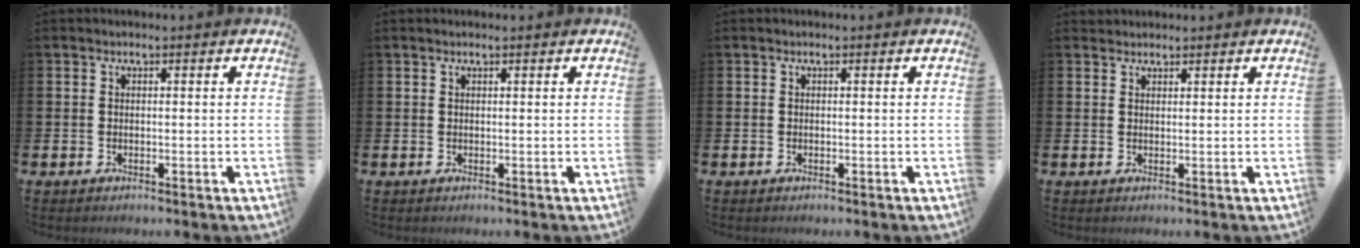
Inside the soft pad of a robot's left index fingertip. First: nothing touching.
{"total": 0.5, "force": [0.5, 0.0, 0.3], "torque": [-0.001, -0.001, 0.008]}
{"total": 0.0}
{"total": 1.3, "force": [1.2, 0.5, -0.2], "torque": [0.016, -0.003, 0.021]}